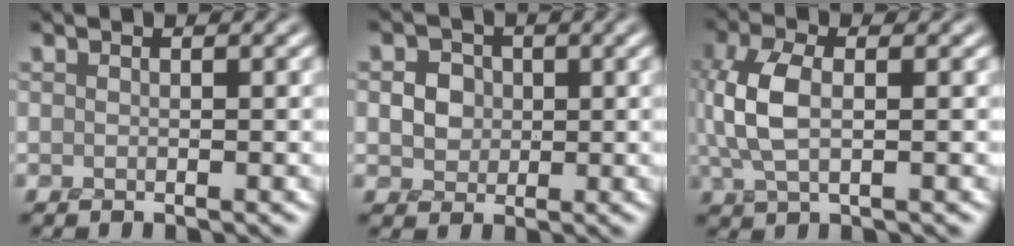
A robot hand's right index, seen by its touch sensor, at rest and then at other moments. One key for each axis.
{"total": 2.9, "fx": 0.1, "fy": 2.5, "fz": 1.3, "tx": -0.012, "ty": 0.001, "tz": -0.011}
{"total": 4.3, "fx": 0.3, "fy": 2.0, "fz": 3.8, "tx": -0.095, "ty": 0.003, "tz": 0.007}